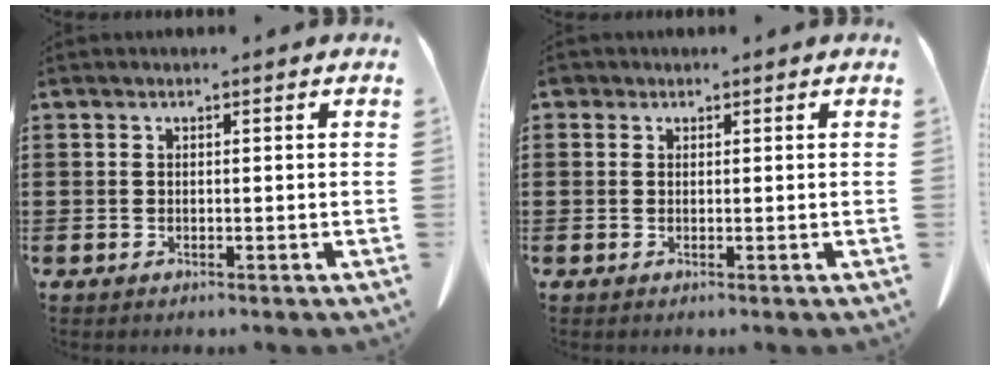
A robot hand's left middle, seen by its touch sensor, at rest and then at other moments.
{"total": 0.8, "force": [0.4, 0.7, 0.3], "torque": [-0.009, 0.005, 0.006]}